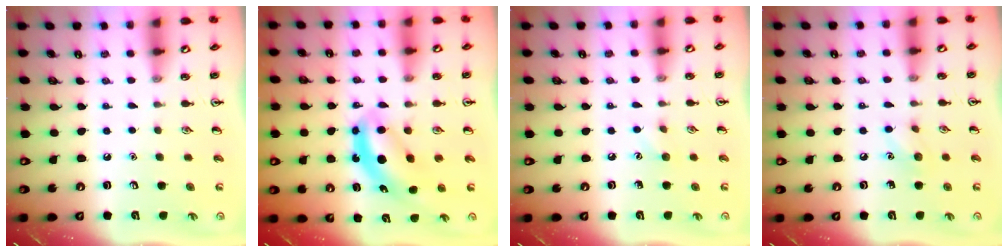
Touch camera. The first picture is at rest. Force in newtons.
{"total": 5.6, "press": 5.5, "slide": 1.2}
{"total": 4.7, "press": 4.5, "slide": 1.3}
{"total": 6.6, "press": 6.3, "slide": 1.8}